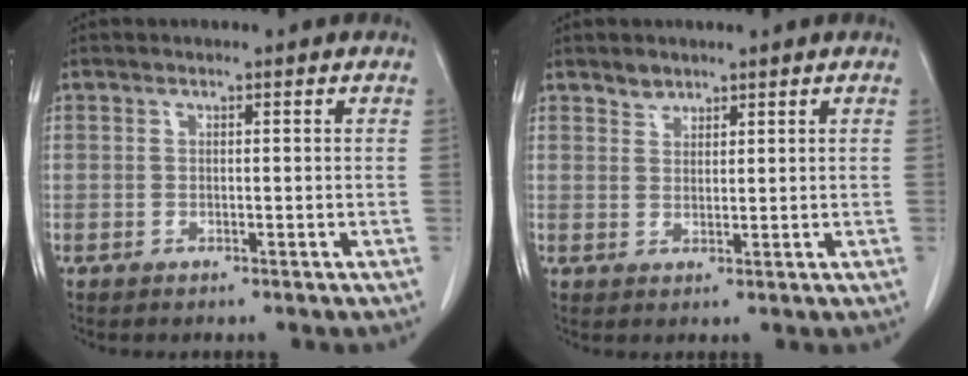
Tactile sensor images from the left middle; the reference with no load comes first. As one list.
[{"total": 1.8, "force": [1.5, 1.0, 0.1], "torque": [0.002, -0.001, 0.025]}]